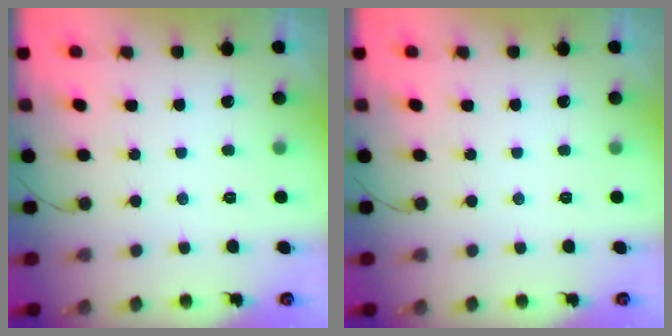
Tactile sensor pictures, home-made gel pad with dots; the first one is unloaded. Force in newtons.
{"total": 0.0}